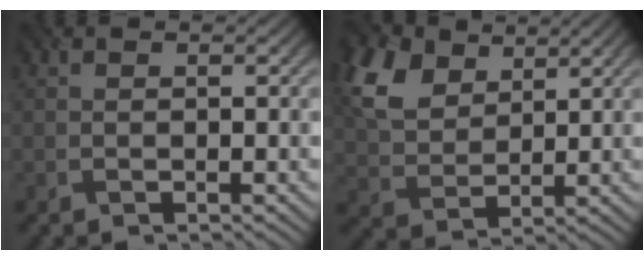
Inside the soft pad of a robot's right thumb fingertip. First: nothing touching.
{"total": 10.2, "force": [5.3, 6.2, 6.1], "torque": [-0.179, 0.021, 0.107]}